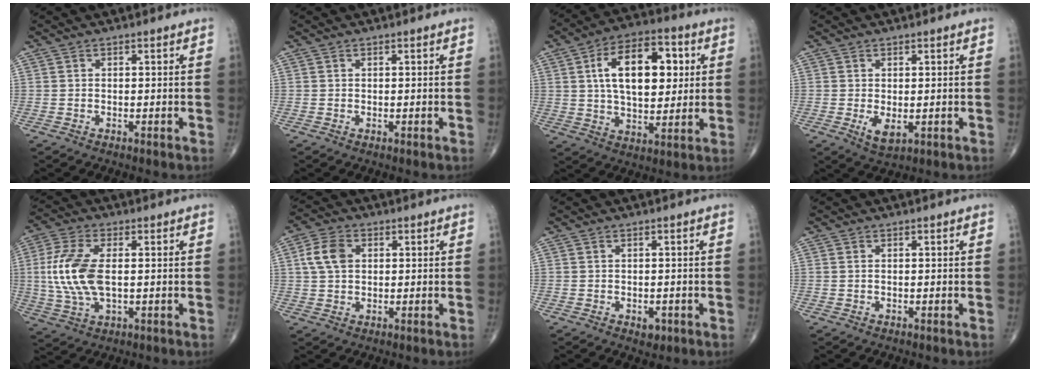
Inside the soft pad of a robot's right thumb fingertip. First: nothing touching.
{"total": 0.0}
{"total": 17.8, "force": [4.1, 9.9, 14.3], "torque": [-0.201, 0.002, 0.066]}
{"total": 3.6, "force": [-0.6, 1.8, 3.0], "torque": [-0.048, -0.009, 0.000]}
{"total": 12.2, "force": [0.6, 6.1, 10.5], "torque": [-0.239, 0.000, 0.014]}
{"total": 6.1, "force": [1.4, 4.2, 4.2], "torque": [-0.081, 0.006, 0.023]}
{"total": 2.0, "force": [-0.7, 1.3, 1.3], "torque": [-0.009, 0.000, -0.006]}
{"total": 0.0}